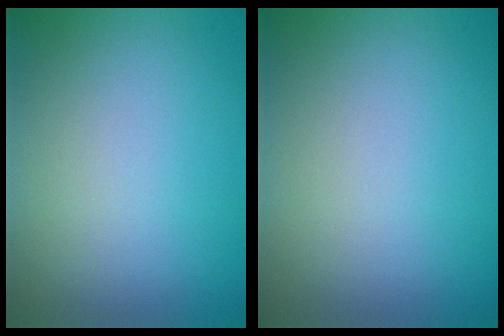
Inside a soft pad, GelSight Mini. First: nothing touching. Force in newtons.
{"total": 0.0}